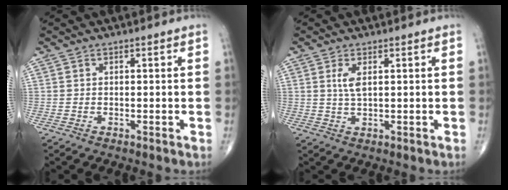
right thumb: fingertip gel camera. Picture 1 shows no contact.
{"total": 2.9, "force": [1.0, 0.9, 2.6], "torque": [-0.058, -0.003, 0.024]}